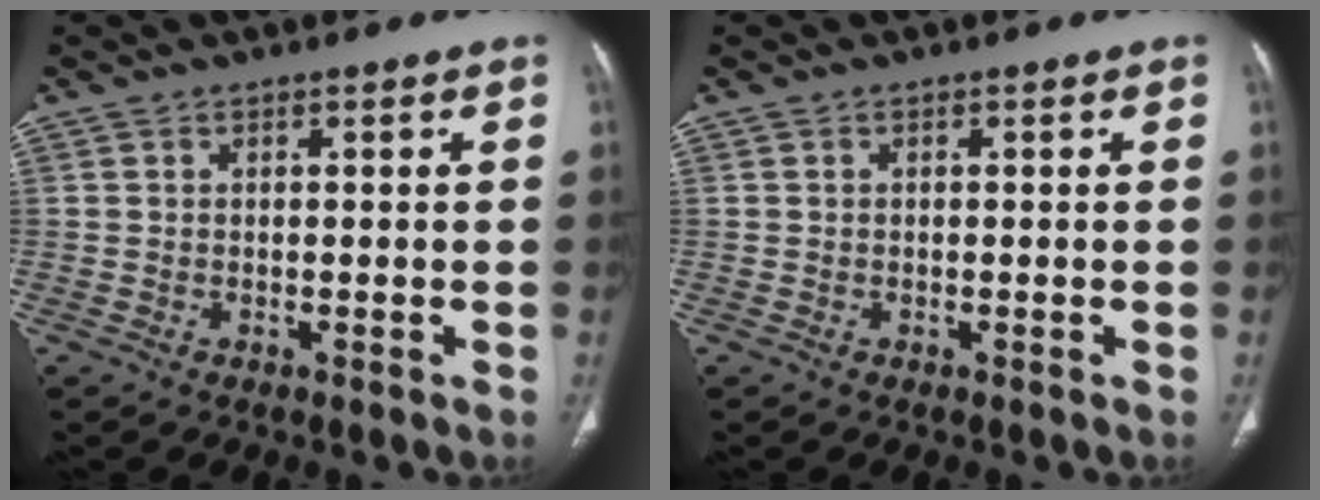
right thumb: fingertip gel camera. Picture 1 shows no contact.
{"total": 0.0}